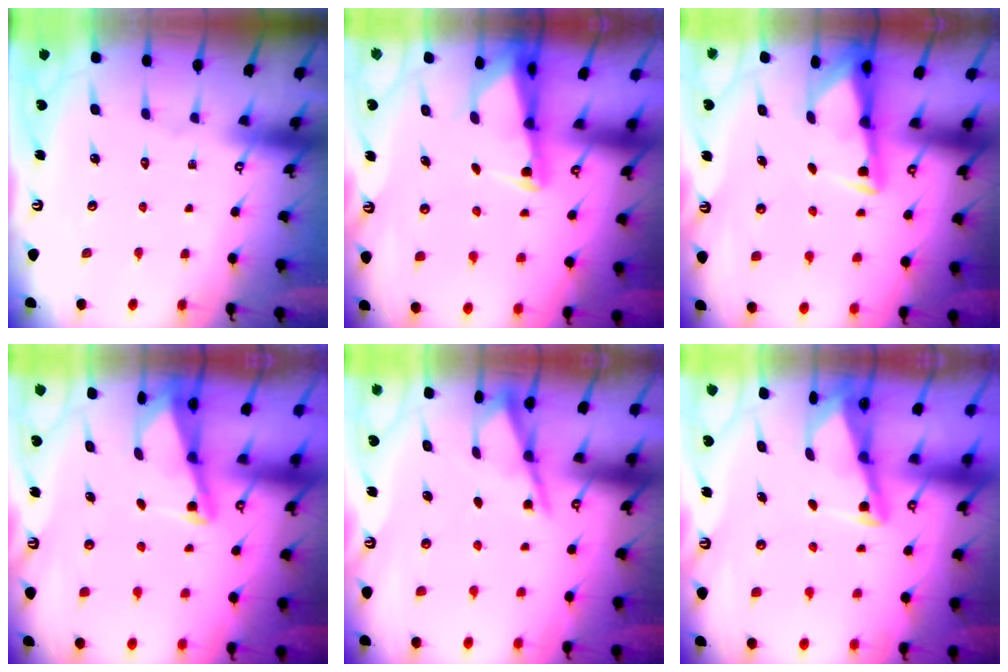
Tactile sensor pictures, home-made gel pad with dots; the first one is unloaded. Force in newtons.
{"total": 2.4, "press": 2.4, "slide": 0.5}
{"total": 2.8, "press": 2.7, "slide": 0.6}
{"total": 2.2, "press": 2.2, "slide": 0.3}
{"total": 2.4, "press": 2.4, "slide": 0.2}
{"total": 2.9, "press": 2.8, "slide": 0.4}